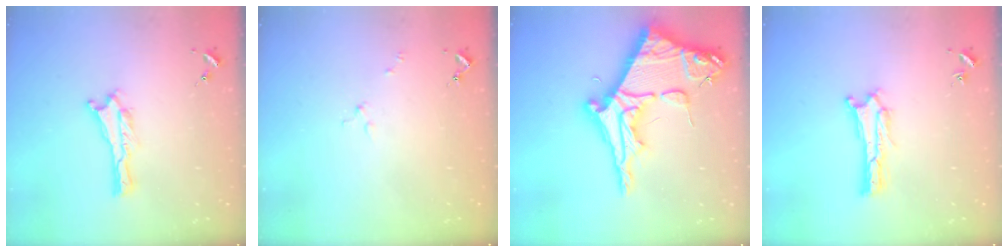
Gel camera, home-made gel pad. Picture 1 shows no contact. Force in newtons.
{"total": 1.7, "press": 1.7, "slide": 0.3}
{"total": 12.1, "press": 12.1, "slide": 1.3}
{"total": 0.6, "press": 0.5, "slide": 0.2}